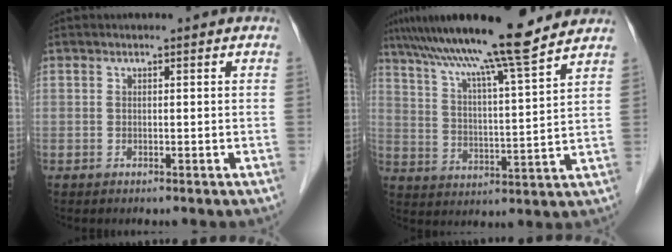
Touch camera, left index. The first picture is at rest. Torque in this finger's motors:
{"motor_torque": [1.07, -1.07, 1.05, 0.21]}